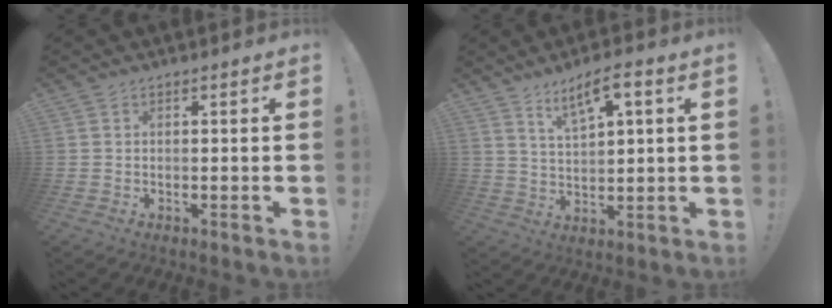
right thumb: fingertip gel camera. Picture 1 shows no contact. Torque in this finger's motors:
{"motor_torque": [0.02, 0.04, 0.24, 0.14, 0.11]}